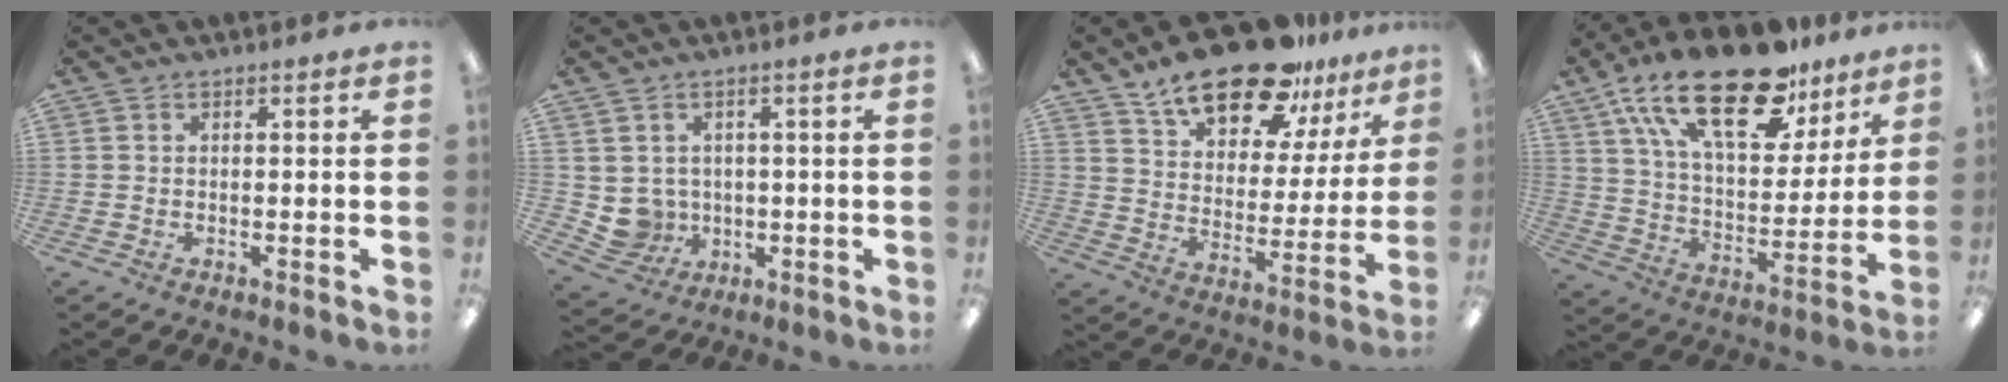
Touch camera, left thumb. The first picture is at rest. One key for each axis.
{"total": 5.5, "fx": 0.9, "fy": 5.3, "fz": 0.9, "tx": -0.033, "ty": -0.002, "tz": 0.025}
{"total": 20.2, "fx": 15.1, "fy": 8.6, "fz": 10.3, "tx": -0.162, "ty": -0.090, "tz": 0.259}
{"total": 26.9, "fx": 17.0, "fy": 11.8, "fz": 17.1, "tx": -0.297, "ty": -0.095, "tz": 0.289}